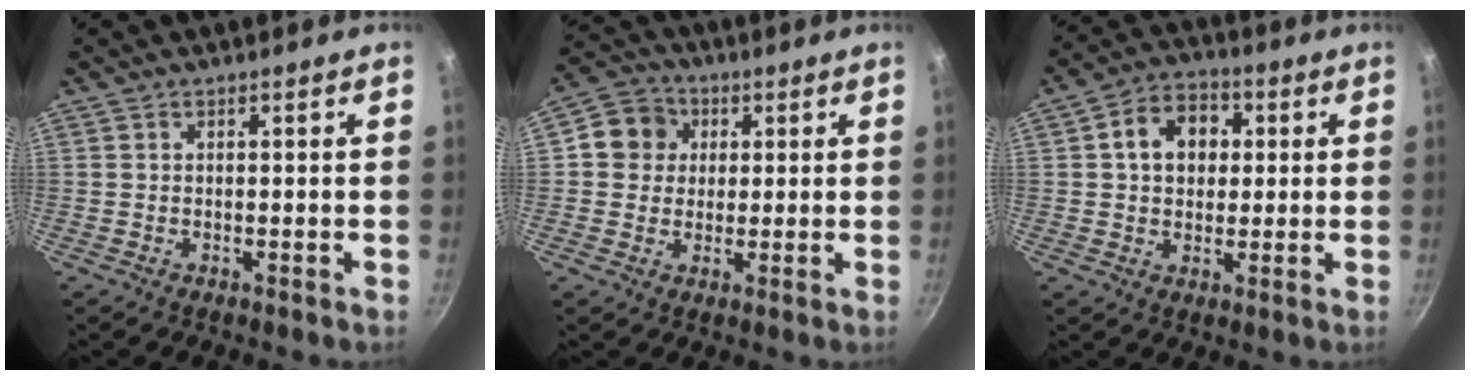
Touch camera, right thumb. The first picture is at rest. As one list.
[{"total": 7.8, "force": [1.7, 7.1, 2.7], "torque": [-0.010, 0.011, 0.012]}, {"total": 9.6, "force": [1.9, 7.4, 5.8], "torque": [-0.060, 0.014, 0.019]}]